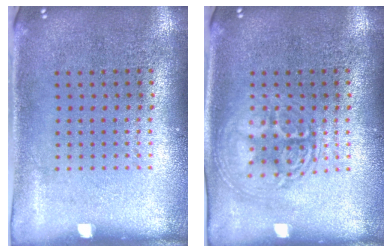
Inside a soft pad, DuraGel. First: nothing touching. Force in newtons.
{"total": 3.1, "press": 3.1, "slide": 0.4}